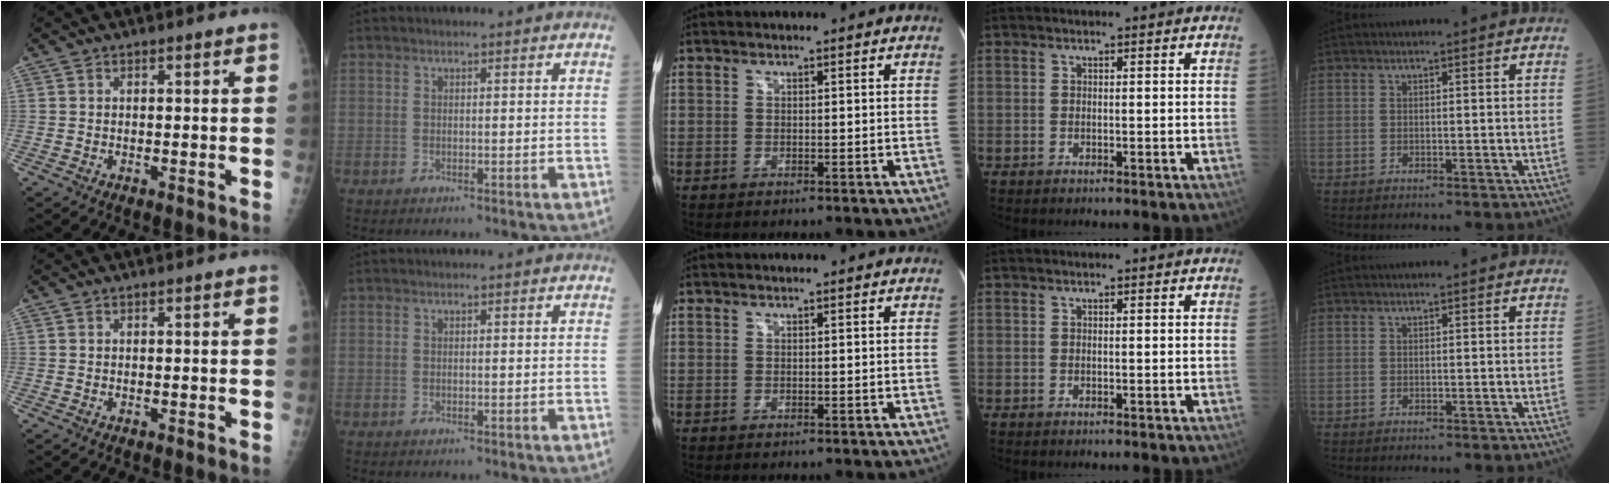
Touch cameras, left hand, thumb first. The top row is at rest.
{}